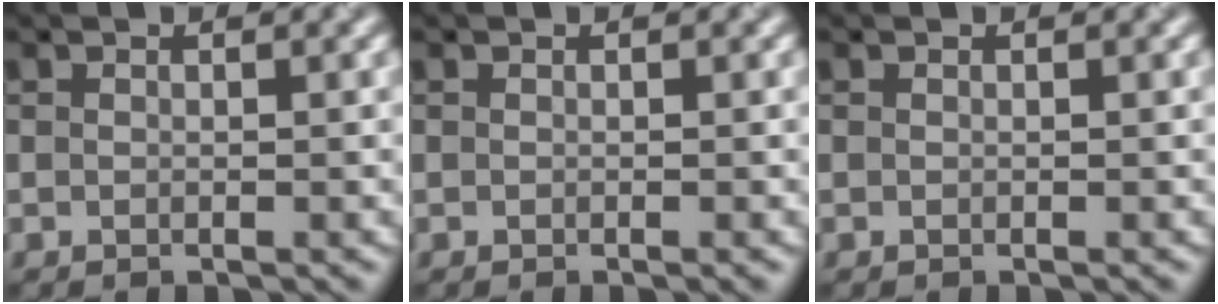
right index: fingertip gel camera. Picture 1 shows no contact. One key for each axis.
{"total": 0.0}
{"total": 0.0}